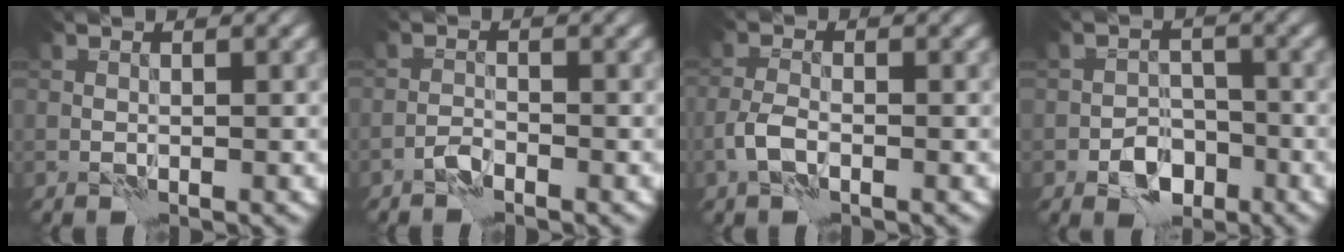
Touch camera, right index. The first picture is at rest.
{"total": 1.2, "force": [-1.1, 0.2, 0.5], "torque": [-0.009, 0.007, -0.025]}
{"total": 2.1, "force": [-1.1, 1.0, 1.6], "torque": [-0.036, 0.004, -0.029]}
{"total": 3.8, "force": [-2.1, 2.5, 2.0], "torque": [-0.022, 0.001, -0.040]}